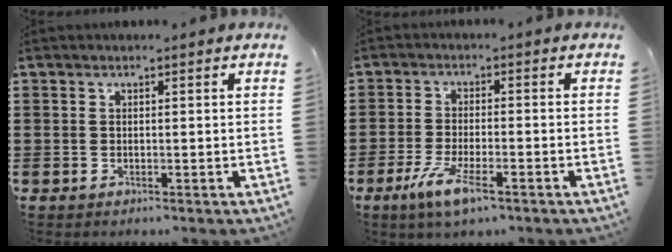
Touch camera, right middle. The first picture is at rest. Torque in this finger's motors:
{"motor_torque": [2.03, -0.11, 0.70, 0.21]}